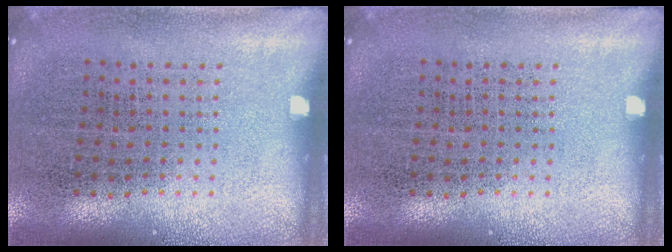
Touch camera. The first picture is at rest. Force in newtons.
{"total": 0.0}